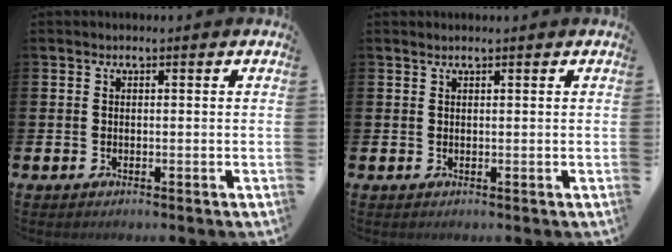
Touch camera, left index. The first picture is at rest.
{"total": 0.7, "force": [0.7, -0.1, 0.2], "torque": [-0.004, 0.000, 0.012]}